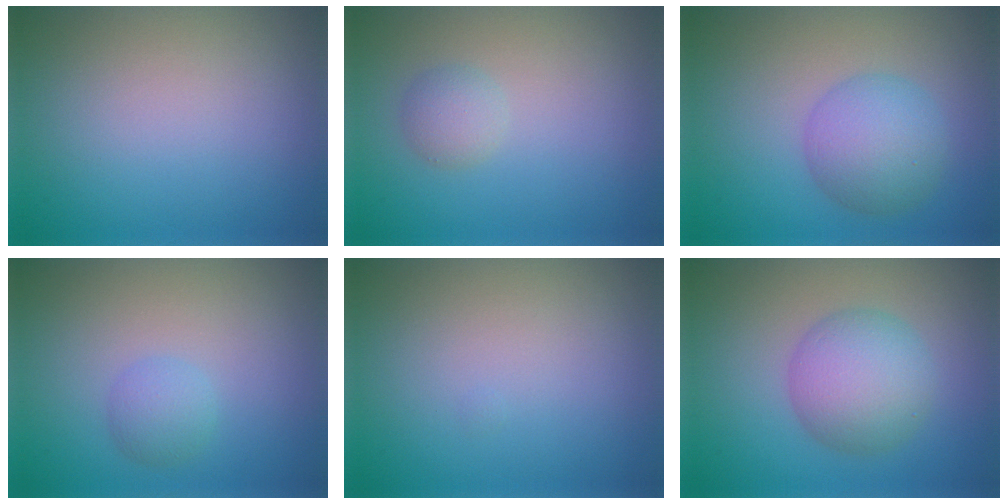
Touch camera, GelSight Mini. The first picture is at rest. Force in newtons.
{"total": 1.7, "press": 1.7, "slide": 0.1}
{"total": 4.9, "press": 4.9, "slide": 0.1}
{"total": 1.9, "press": 1.9, "slide": 0.0}
{"total": 0.0}
{"total": 5.5, "press": 5.5, "slide": 0.1}